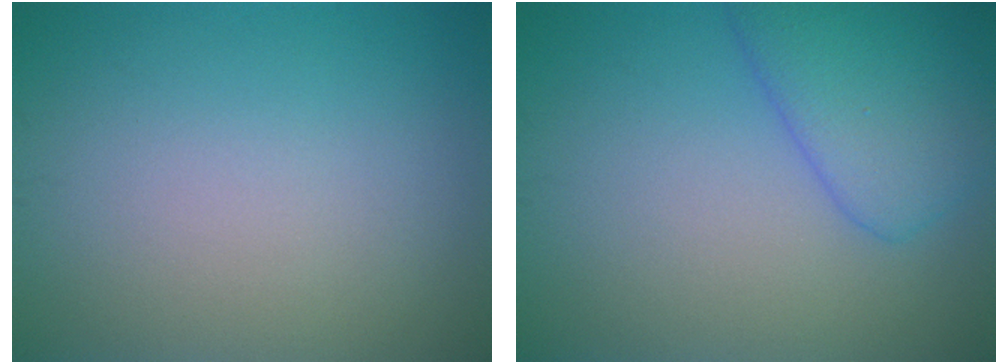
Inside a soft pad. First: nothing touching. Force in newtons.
{"total": 4.8, "press": 4.8, "slide": 0.3}